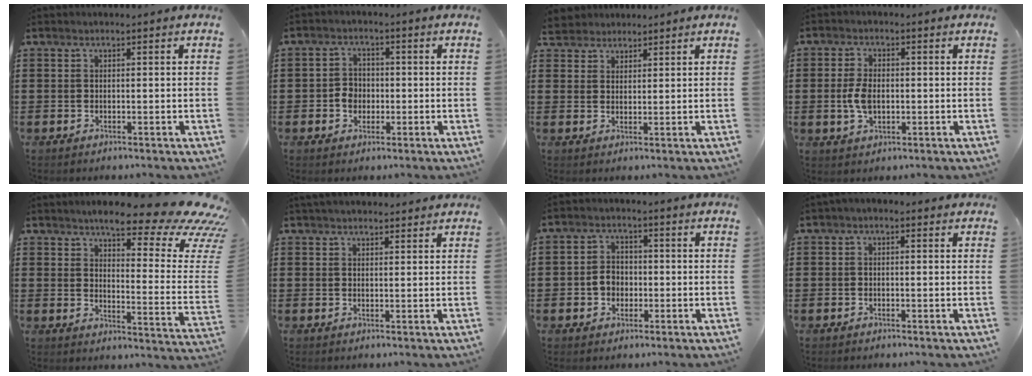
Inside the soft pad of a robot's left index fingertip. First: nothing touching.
{"total": 3.2, "force": [-0.9, 2.7, 1.5], "torque": [-0.036, 0.005, -0.020]}
{"total": 2.7, "force": [2.4, 1.1, -0.4], "torque": [-0.004, 0.003, 0.047]}
{"total": 4.6, "force": [-0.3, 2.6, 3.8], "torque": [-0.094, -0.001, -0.012]}
{"total": 11.8, "force": [8.7, 1.9, 7.7], "torque": [-0.130, -0.064, 0.141]}
{"total": 2.1, "force": [2.0, 0.3, 0.5], "torque": [-0.014, 0.002, 0.039]}
{"total": 3.7, "force": [-0.9, 3.0, 1.9], "torque": [-0.043, 0.007, -0.020]}
{"total": 0.9, "force": [-0.4, 0.5, 0.6], "torque": [-0.012, 0.001, -0.009]}